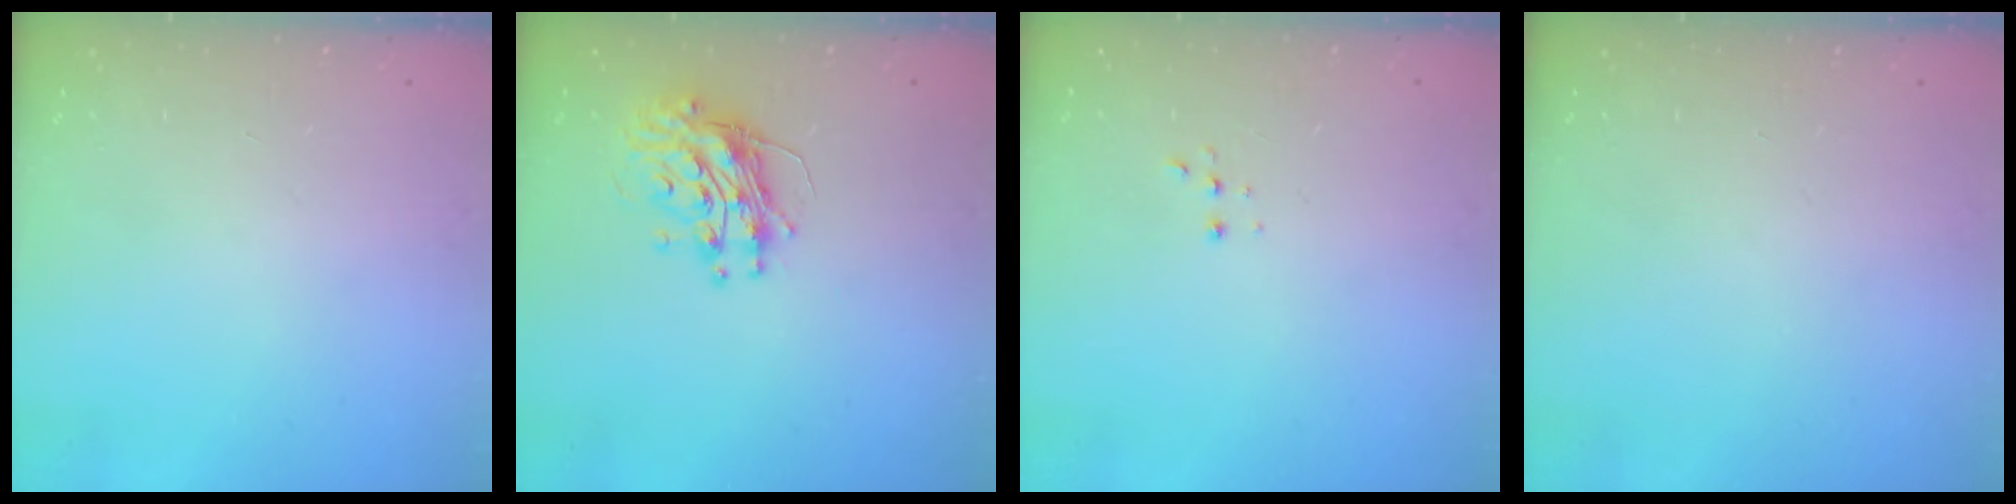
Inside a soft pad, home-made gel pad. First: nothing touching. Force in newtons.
{"total": 11.4, "press": 11.3, "slide": 1.1}
{"total": 2.2, "press": 2.2, "slide": 0.5}
{"total": 0.6, "press": 0.0, "slide": 0.6}